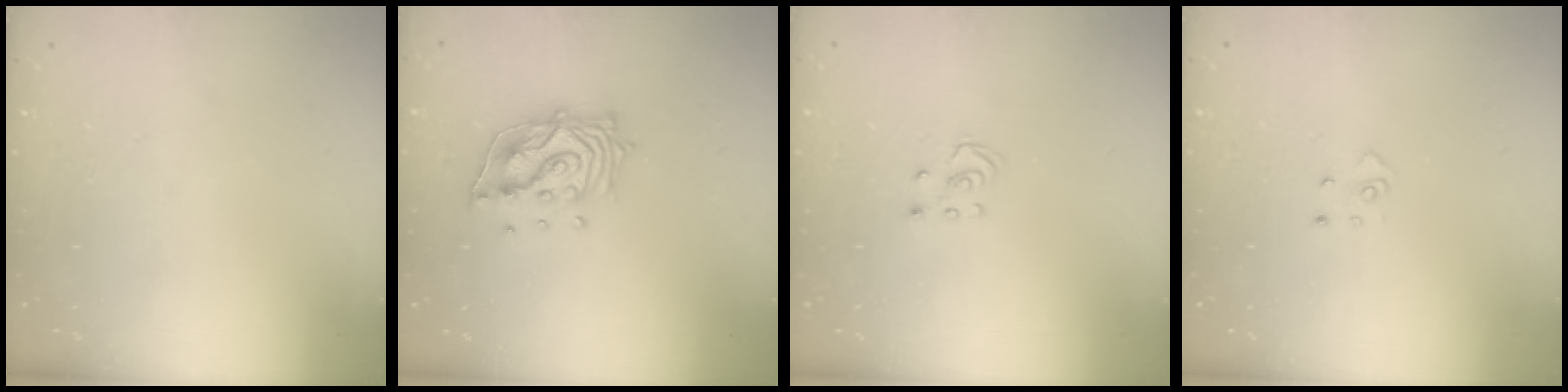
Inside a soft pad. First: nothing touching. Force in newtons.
{"total": 13.2, "press": 13.2, "slide": 1.3}
{"total": 2.5, "press": 2.5, "slide": 0.2}
{"total": 2.6, "press": 2.6, "slide": 0.3}